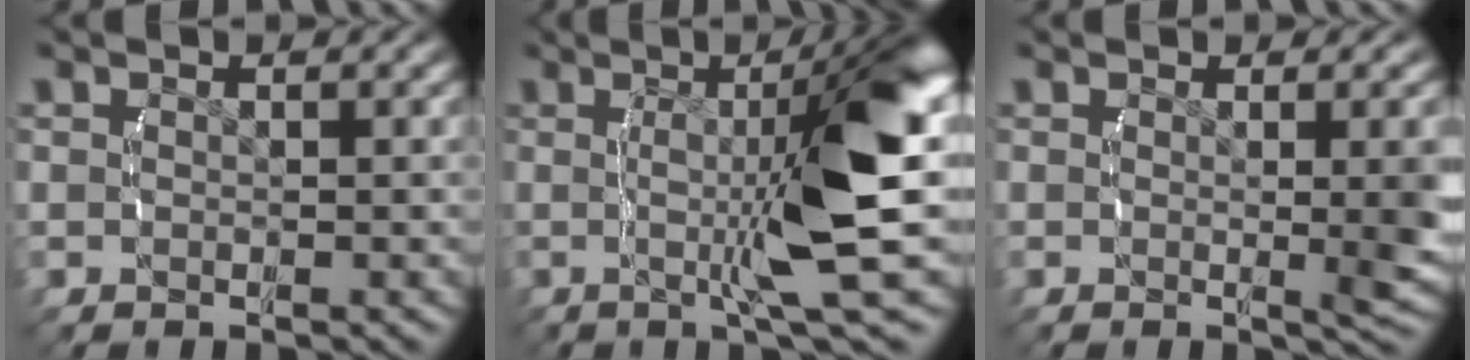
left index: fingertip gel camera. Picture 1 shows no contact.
{"total": 10.0, "force": [1.4, 1.2, 9.8], "torque": [-0.138, 0.015, 0.016]}
{"total": 3.6, "force": [0.0, 0.1, 3.6], "torque": [-0.043, -0.005, 0.000]}